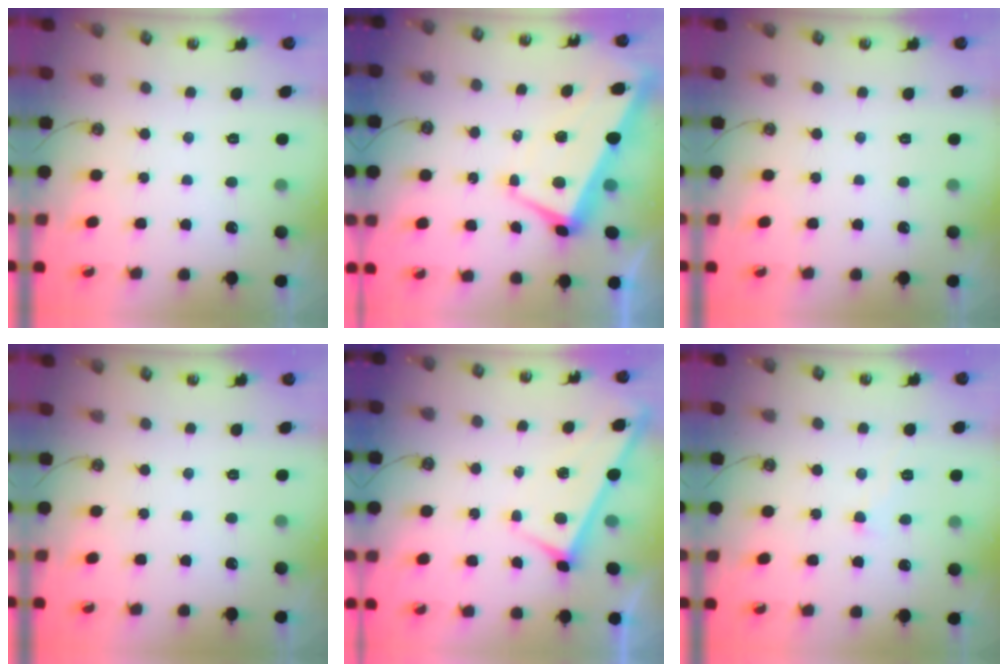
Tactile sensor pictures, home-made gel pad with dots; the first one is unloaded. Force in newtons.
{"total": 1.6, "press": 0.9, "slide": 1.3}
{"total": 0.0}
{"total": 0.0}
{"total": 2.9, "press": 2.9, "slide": 0.3}
{"total": 1.3, "press": 1.1, "slide": 0.6}